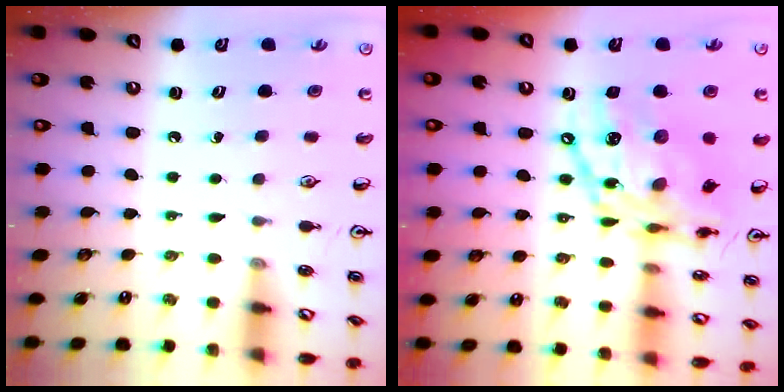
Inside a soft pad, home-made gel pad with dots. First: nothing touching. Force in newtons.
{"total": 18.2, "press": 18.1, "slide": 1.4}